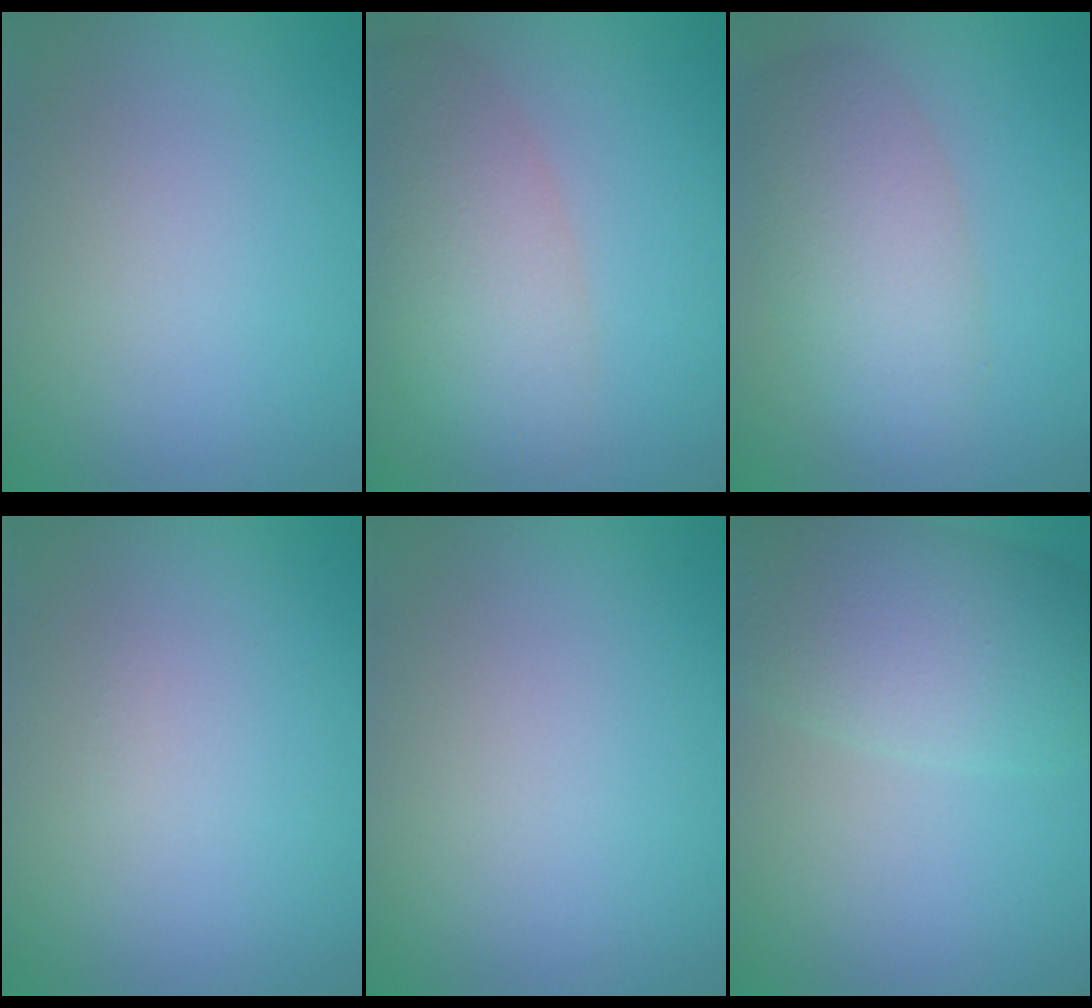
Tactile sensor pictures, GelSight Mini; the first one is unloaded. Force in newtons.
{"total": 6.6, "press": 6.6, "slide": 0.5}
{"total": 5.5, "press": 5.5, "slide": 0.1}
{"total": 0.0}
{"total": 0.0}
{"total": 8.2, "press": 8.2, "slide": 0.4}